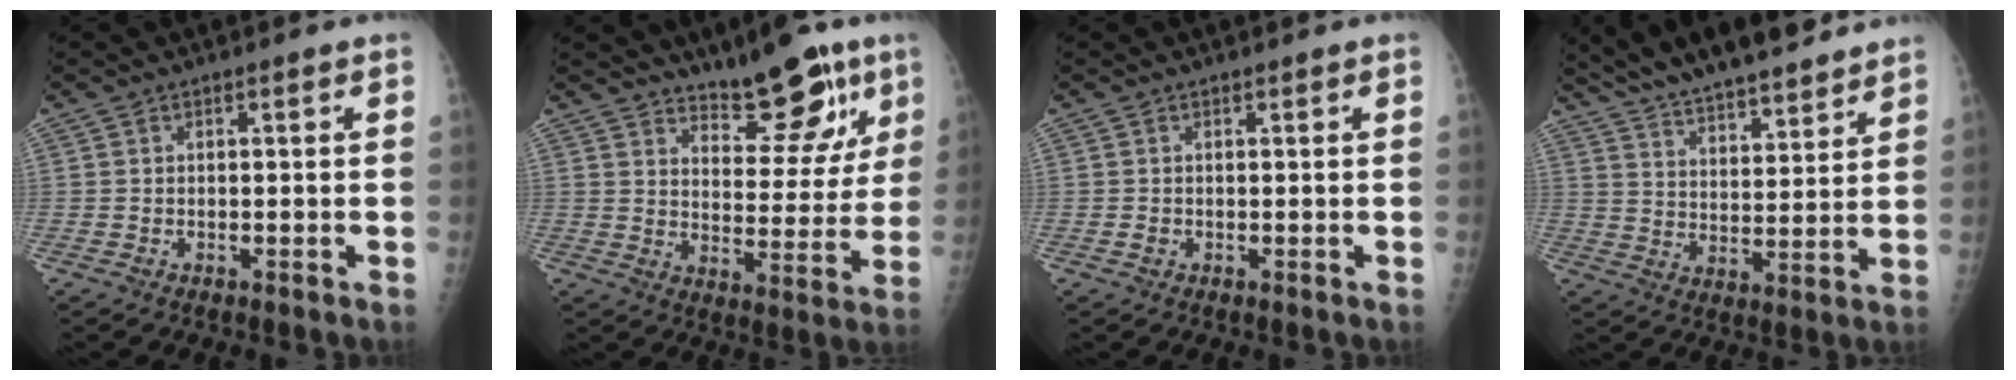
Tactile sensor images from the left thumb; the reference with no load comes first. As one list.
[{"total": 13.5, "force": [9.7, 5.1, 7.9], "torque": [-0.066, -0.060, 0.149]}, {"total": 0.7, "force": [0.1, 0.6, 0.3], "torque": [0.000, 0.001, 0.002]}, {"total": 18.7, "force": [16.0, 4.2, 8.7], "torque": [-0.116, -0.048, 0.253]}]